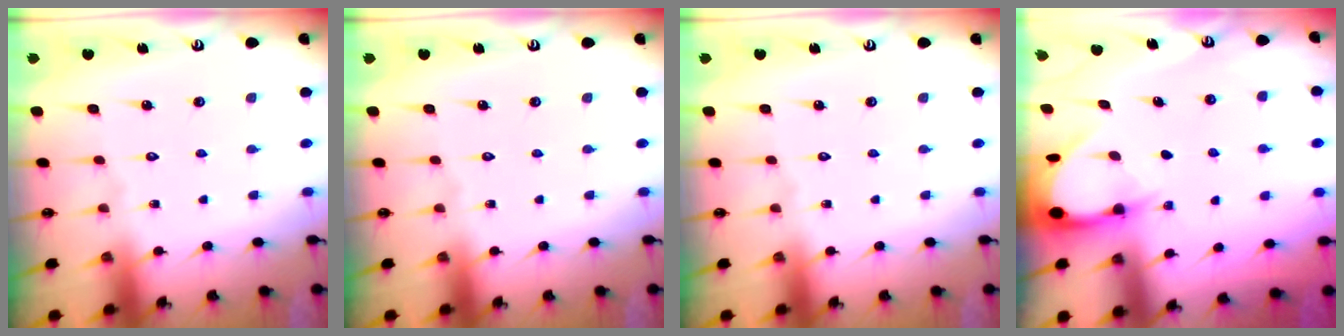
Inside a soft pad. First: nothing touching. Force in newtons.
{"total": 0.0}
{"total": 0.0}
{"total": 3.4, "press": 3.4, "slide": 0.2}